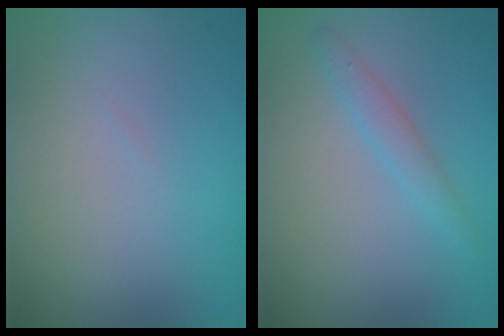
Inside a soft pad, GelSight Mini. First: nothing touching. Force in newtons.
{"total": 1.6, "press": 1.6, "slide": 0.1}